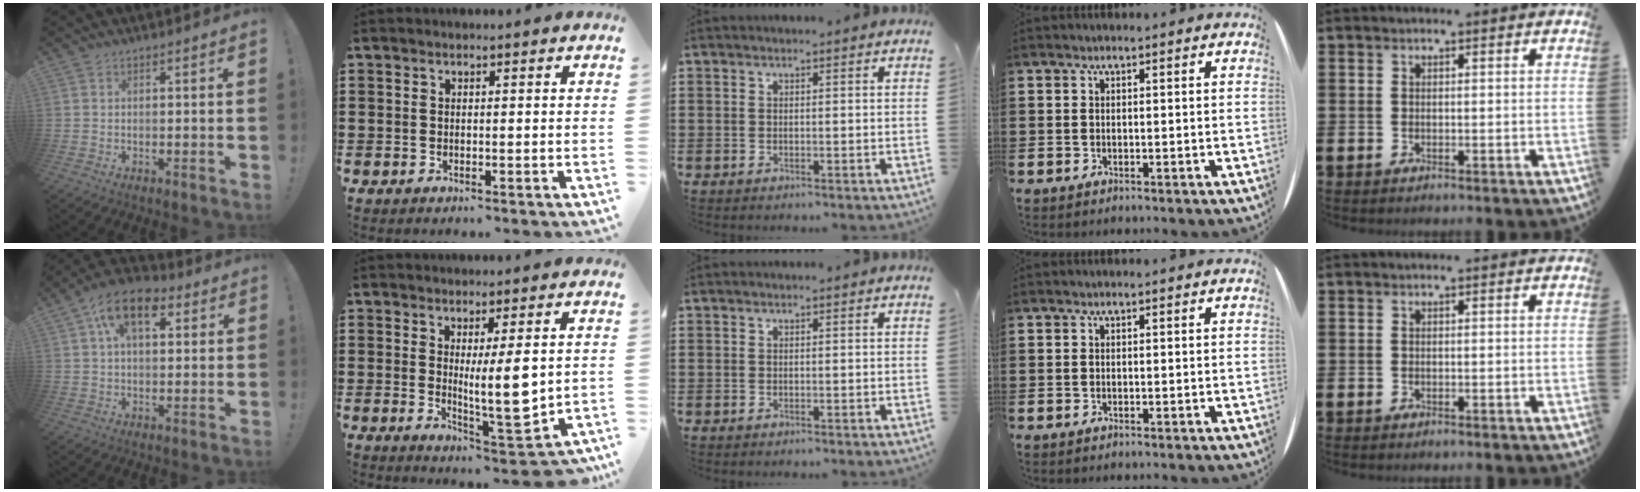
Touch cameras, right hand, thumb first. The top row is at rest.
{"thumb": {"total": 11.2, "force": [4.5, 6.3, 8.0], "torque": [-0.128, -0.003, 0.082]}, "index": {"total": 8.5, "force": [0.1, 1.7, 8.3], "torque": [-0.152, -0.023, -0.003]}}